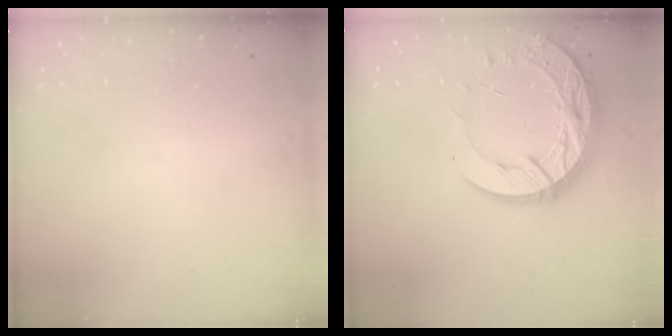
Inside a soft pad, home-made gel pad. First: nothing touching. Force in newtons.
{"total": 20.4, "press": 20.4, "slide": 1.6}